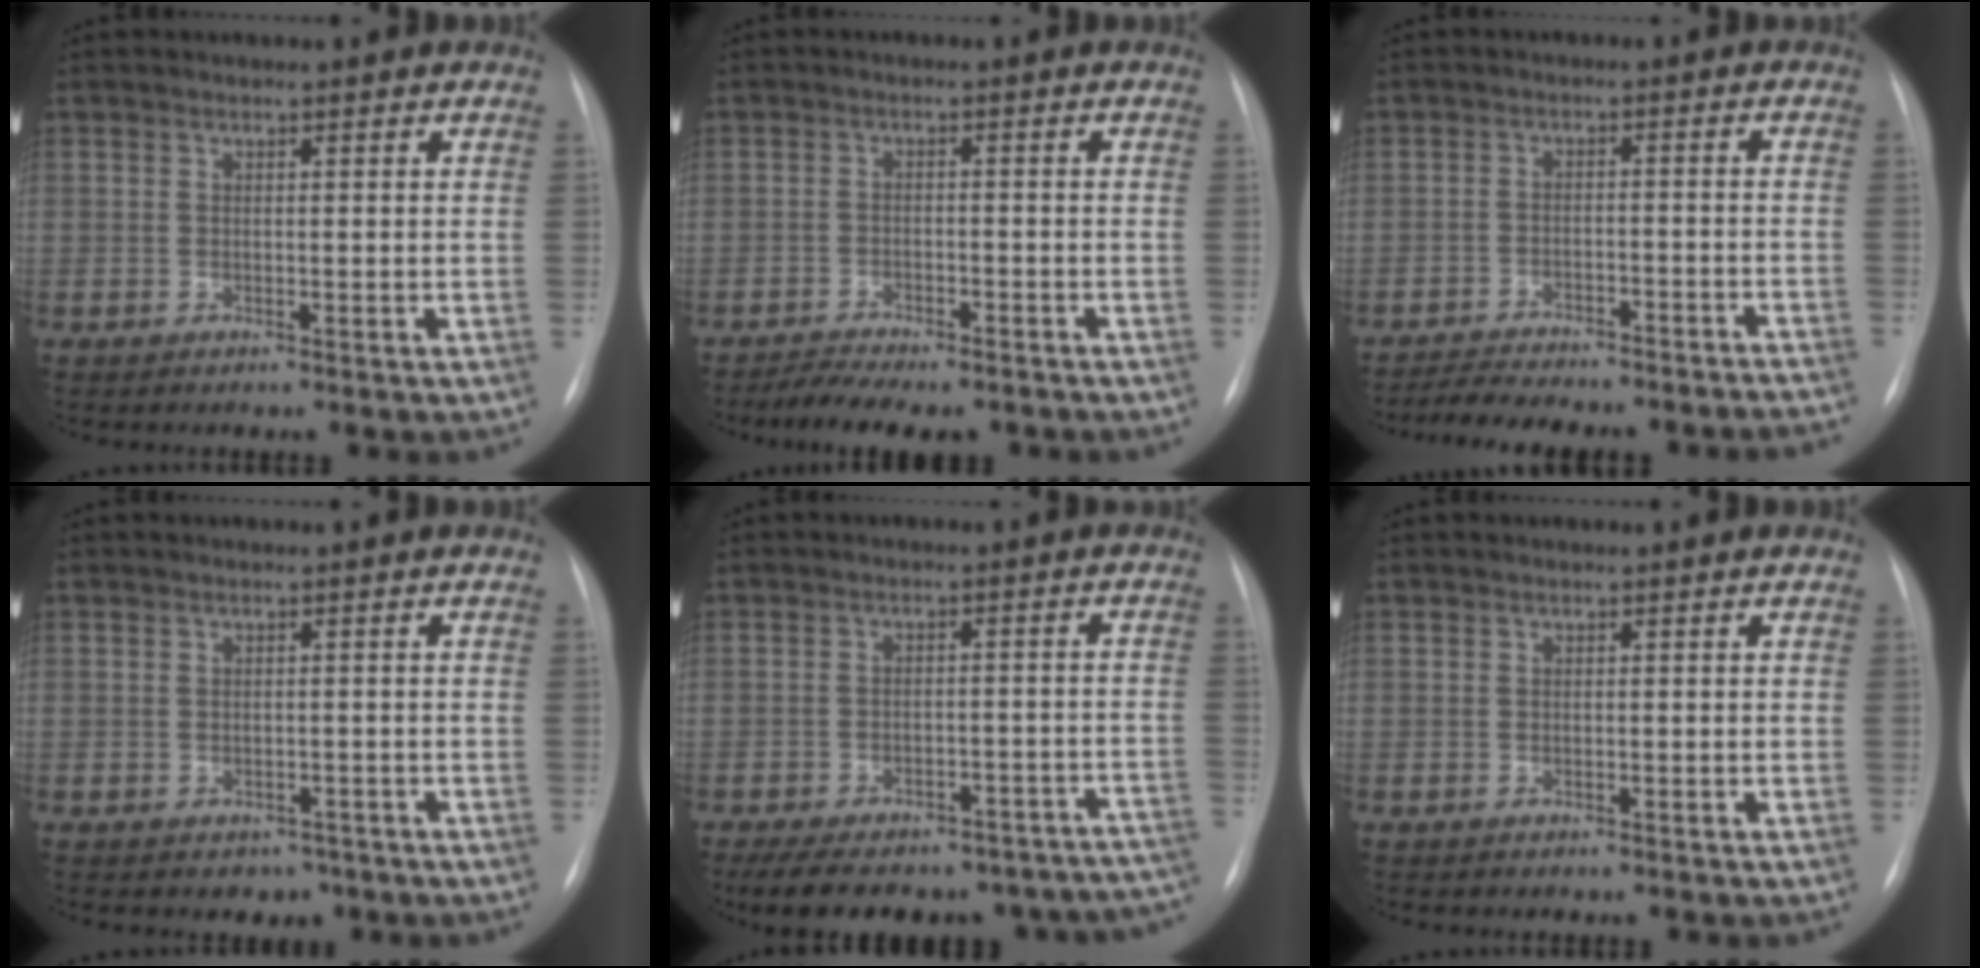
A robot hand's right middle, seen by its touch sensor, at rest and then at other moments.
{"total": 9.4, "force": [-7.9, 2.8, 4.2], "torque": [-0.058, 0.001, -0.115]}
{"total": 15.2, "force": [-14.3, 1.3, 5.0], "torque": [-0.071, 0.005, -0.188]}
{"total": 2.1, "force": [-1.3, 1.5, 0.5], "torque": [-0.003, 0.004, -0.010]}
{"total": 25.9, "force": [-21.4, 10.0, 10.7], "torque": [-0.135, 0.015, -0.257]}
{"total": 0.0}